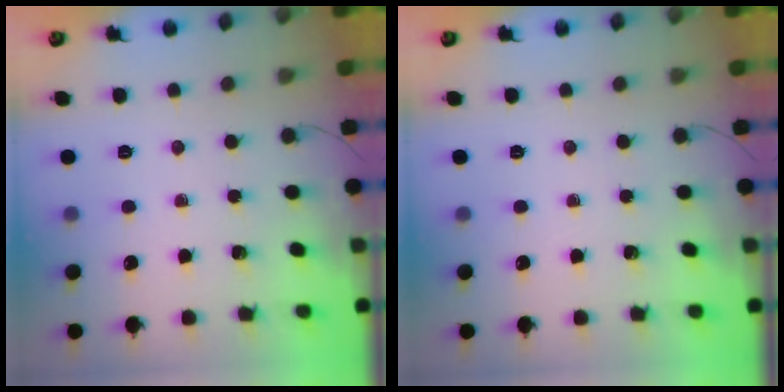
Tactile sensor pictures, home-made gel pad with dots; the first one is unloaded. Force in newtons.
{"total": 0.0}